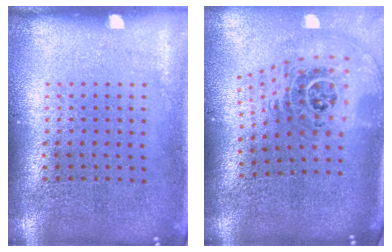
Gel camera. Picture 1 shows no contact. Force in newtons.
{"total": 2.0, "press": 1.5, "slide": 1.3}